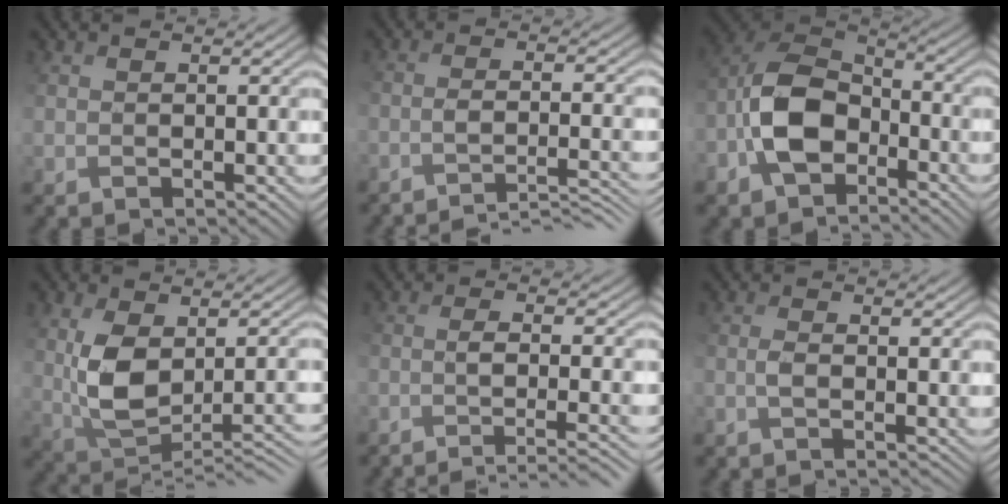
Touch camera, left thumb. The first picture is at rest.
{"total": 6.3, "force": [-4.7, 1.1, 4.1], "torque": [-0.066, 0.007, -0.076]}
{"total": 10.3, "force": [-4.0, 6.1, 7.2], "torque": [-0.160, 0.007, -0.097]}
{"total": 8.9, "force": [-1.1, 4.7, 7.5], "torque": [-0.142, -0.010, -0.014]}
{"total": 6.6, "force": [-3.8, 1.5, 5.2], "torque": [-0.080, -0.003, -0.055]}
{"total": 1.9, "force": [-0.8, 0.5, 1.7], "torque": [-0.038, 0.003, -0.021]}